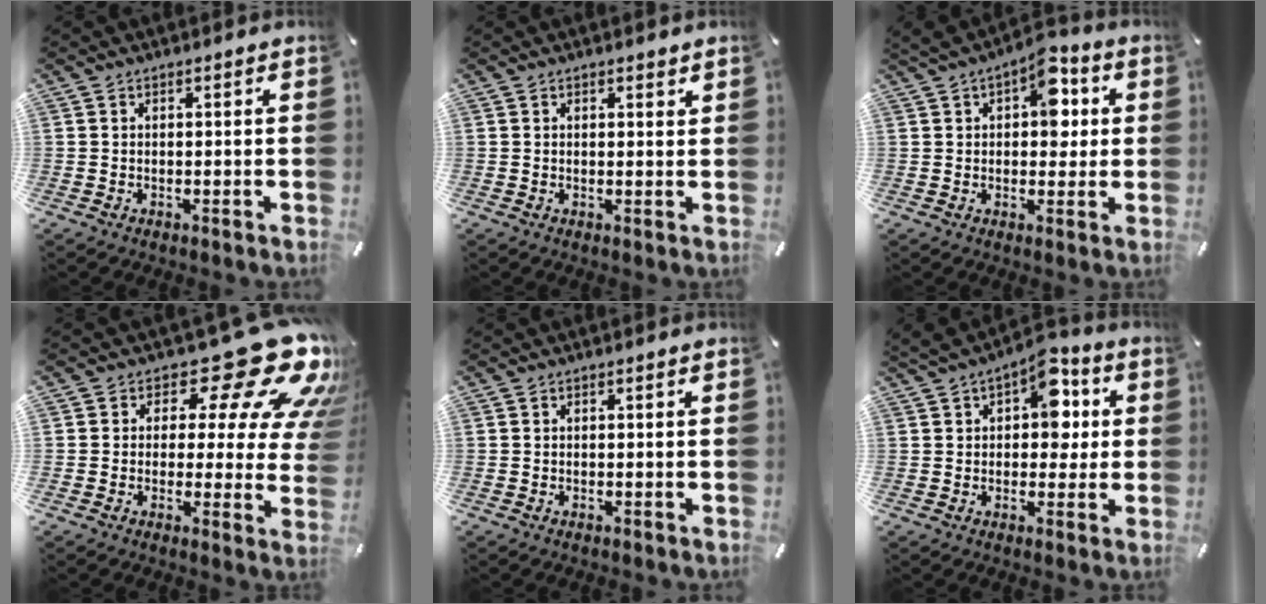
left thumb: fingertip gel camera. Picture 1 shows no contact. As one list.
[{"total": 1.0, "force": [0.6, 0.6, 0.5], "torque": [-0.002, -0.002, 0.009]}, {"total": 9.7, "force": [3.0, 5.8, 7.1], "torque": [-0.082, -0.010, 0.049]}, {"total": 21.0, "force": [10.9, 9.4, 15.3], "torque": [-0.191, -0.072, 0.176]}, {"total": 0.0}, {"total": 10.9, "force": [3.2, 7.0, 7.7], "torque": [-0.096, -0.008, 0.052]}]